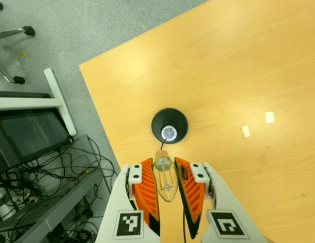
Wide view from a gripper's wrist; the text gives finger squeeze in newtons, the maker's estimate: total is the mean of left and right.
{"total": 19.6, "left": 21.2, "right": 17.9}